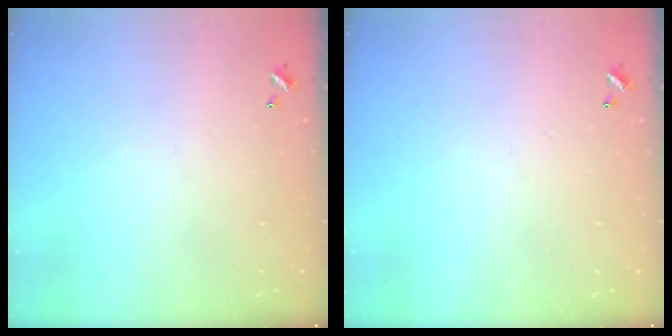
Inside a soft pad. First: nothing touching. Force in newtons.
{"total": 0.0}